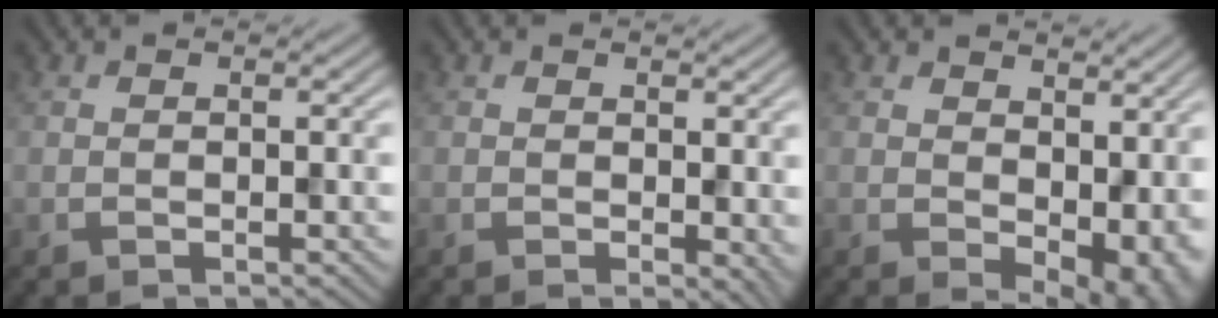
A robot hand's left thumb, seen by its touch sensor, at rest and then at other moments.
{"total": 2.6, "force": [0.0, 1.5, 2.1], "torque": [-0.024, -0.009, 0.002]}
{"total": 8.9, "force": [0.9, 5.5, 6.9], "torque": [-0.097, -0.024, 0.032]}